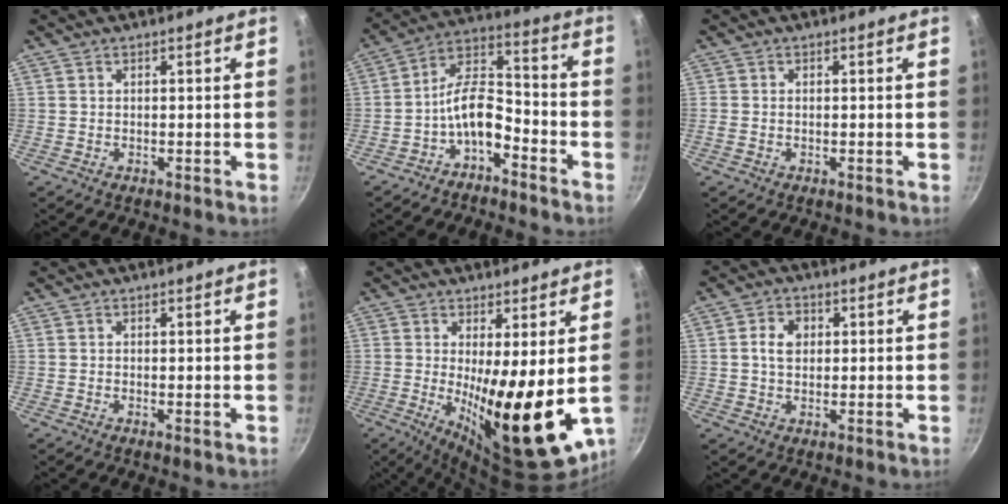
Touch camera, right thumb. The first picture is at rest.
{"total": 9.7, "force": [-5.2, 4.9, 6.5], "torque": [-0.109, 0.070, -0.099]}
{"total": 0.9, "force": [-0.1, 0.7, 0.5], "torque": [-0.013, 0.002, -0.002]}
{"total": 0.0}
{"total": 17.6, "force": [-0.5, 4.7, 17.0], "torque": [-0.236, -0.037, 0.009]}
{"total": 4.7, "force": [0.7, 3.5, 3.0], "torque": [-0.037, 0.006, 0.009]}